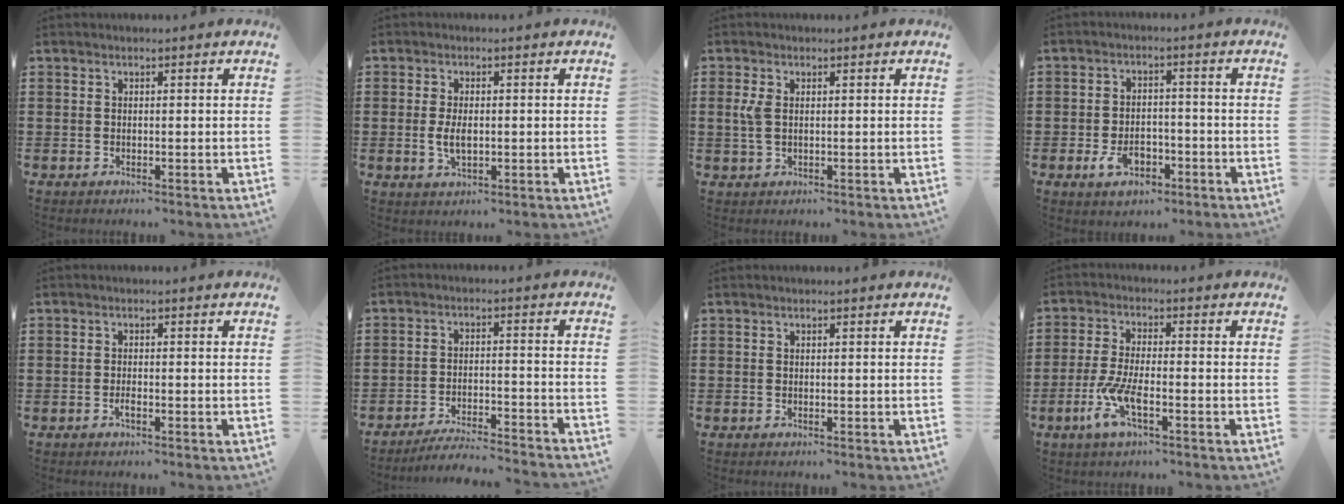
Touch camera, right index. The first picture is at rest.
{"total": 3.3, "force": [-0.1, 1.6, 2.8], "torque": [-0.063, 0.002, -0.004]}
{"total": 3.1, "force": [0.5, 1.7, 2.5], "torque": [-0.069, 0.003, 0.002]}
{"total": 4.9, "force": [-2.1, 3.0, 3.1], "torque": [-0.065, 0.004, -0.040]}
{"total": 1.2, "force": [-0.6, 0.2, 1.0], "torque": [-0.029, -0.007, -0.012]}
{"total": 4.8, "force": [-4.7, -0.1, 1.2], "torque": [-0.030, -0.007, -0.094]}
{"total": 0.0}
{"total": 6.4, "force": [-2.7, 1.6, 5.6], "torque": [-0.141, -0.019, -0.055]}